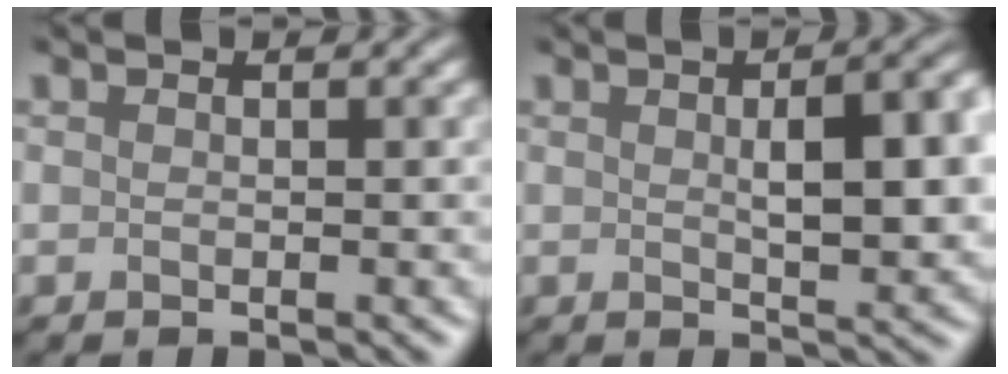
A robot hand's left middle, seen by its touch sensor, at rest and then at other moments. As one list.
[{"total": 5.1, "force": [0.4, 0.7, 5.1], "torque": [-0.072, 0.000, 0.014]}]